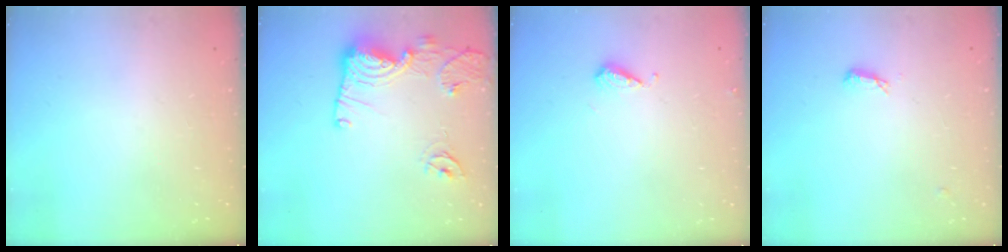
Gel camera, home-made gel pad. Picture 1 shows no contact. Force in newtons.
{"total": 14.3, "press": 14.2, "slide": 1.4}
{"total": 6.2, "press": 6.2, "slide": 0.8}
{"total": 6.1, "press": 5.8, "slide": 1.6}